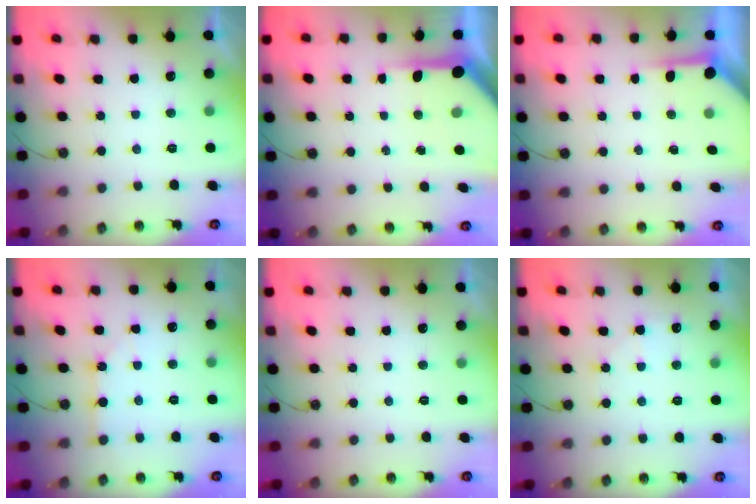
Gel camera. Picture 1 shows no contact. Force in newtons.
{"total": 7.6, "press": 7.5, "slide": 0.6}
{"total": 3.9, "press": 3.9, "slide": 0.2}
{"total": 1.8, "press": 1.8, "slide": 0.1}
{"total": 0.0}
{"total": 4.2, "press": 4.1, "slide": 0.5}